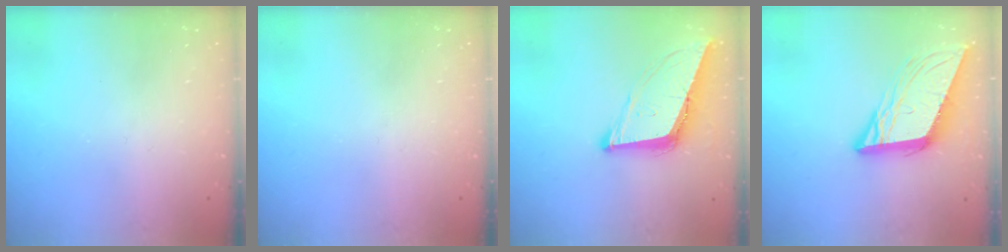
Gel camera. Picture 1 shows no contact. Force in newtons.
{"total": 0.0}
{"total": 10.9, "press": 10.3, "slide": 3.6}
{"total": 11.6, "press": 11.2, "slide": 2.9}